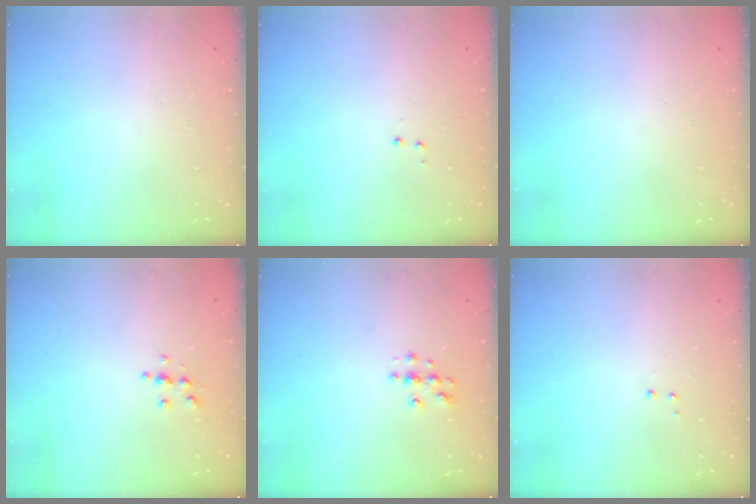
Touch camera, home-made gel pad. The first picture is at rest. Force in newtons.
{"total": 3.0, "press": 2.9, "slide": 0.6}
{"total": 0.0}
{"total": 4.4, "press": 4.4, "slide": 0.4}
{"total": 3.6, "press": 3.6, "slide": 0.5}
{"total": 2.9, "press": 2.8, "slide": 0.6}